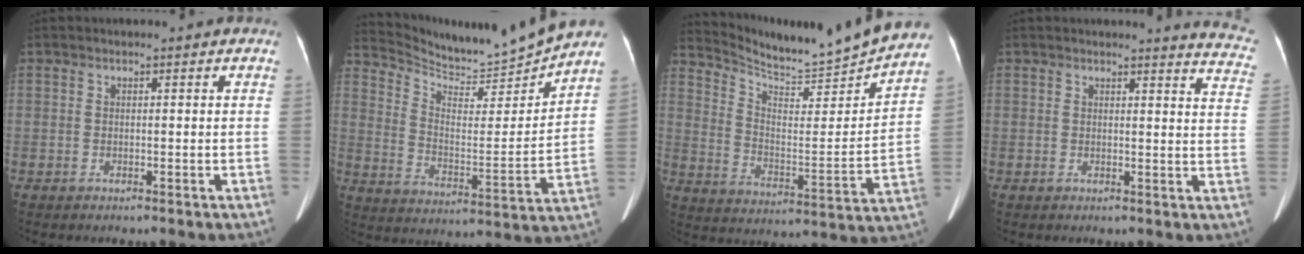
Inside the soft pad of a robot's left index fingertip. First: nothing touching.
{"total": 13.6, "force": [13.4, -1.3, 2.2], "torque": [-0.056, -0.036, 0.220]}
{"total": 18.2, "force": [17.4, -0.8, 5.2], "torque": [-0.105, -0.063, 0.259]}
{"total": 8.9, "force": [8.8, 0.3, 1.5], "torque": [0.006, -0.076, 0.059]}